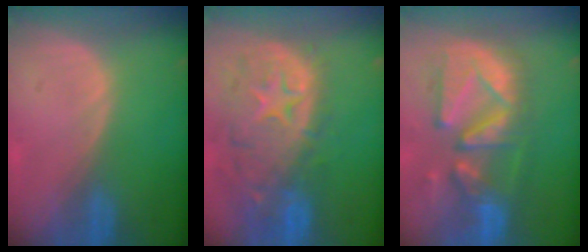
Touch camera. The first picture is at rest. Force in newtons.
{"total": 14.0, "press": 11.3, "slide": 8.2}
{"total": 12.5, "press": 11.0, "slide": 5.9}